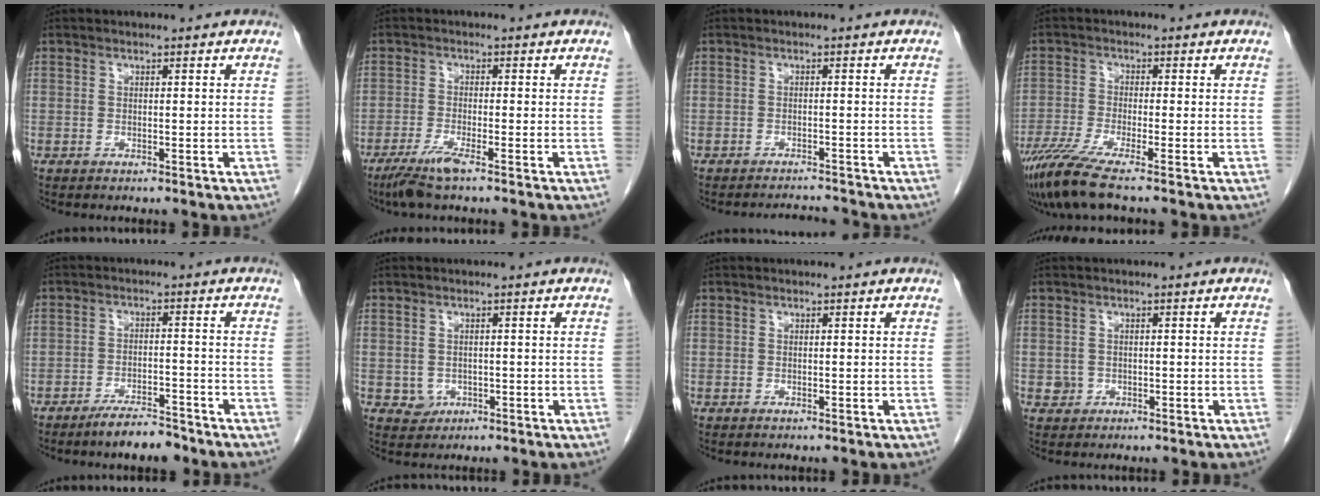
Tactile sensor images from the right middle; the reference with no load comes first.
{"total": 4.5, "force": [-3.0, -0.1, 3.3], "torque": [-0.071, -0.014, -0.062]}
{"total": 3.3, "force": [-3.2, -0.6, -0.3], "torque": [0.006, -0.007, -0.048]}
{"total": 7.0, "force": [-5.3, -0.8, 4.4], "torque": [-0.082, -0.024, -0.101]}
{"total": 5.5, "force": [-4.6, 1.0, 2.9], "torque": [-0.049, -0.003, -0.081]}
{"total": 2.0, "force": [-0.5, 1.8, 0.7], "torque": [-0.009, 0.003, 0.001]}
{"total": 0.0}
{"total": 1.2, "force": [-0.3, 1.2, 0.2], "torque": [0.000, 0.004, -0.002]}